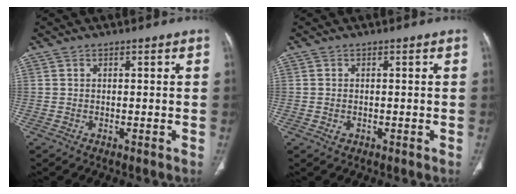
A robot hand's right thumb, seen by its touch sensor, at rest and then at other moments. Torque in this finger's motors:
{"motor_torque": [-0.86, 0.11, -0.08, 0.46, 0.05]}